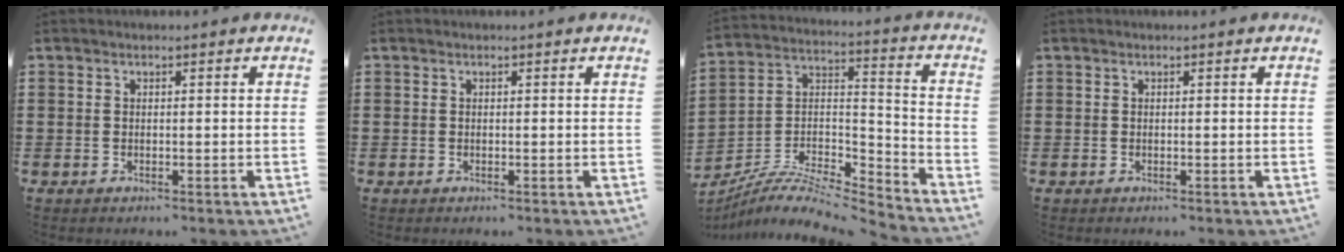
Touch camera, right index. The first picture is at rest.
{"total": 0.0}
{"total": 7.0, "force": [-6.2, 1.7, 2.7], "torque": [-0.066, -0.004, -0.132]}
{"total": 0.0}